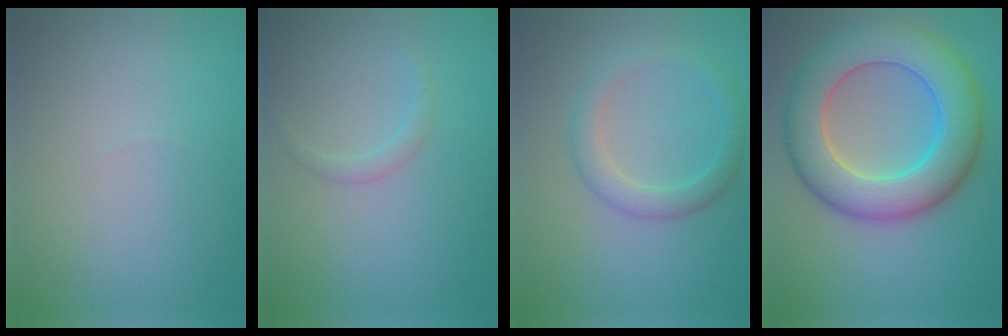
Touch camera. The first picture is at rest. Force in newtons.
{"total": 1.1, "press": 1.1, "slide": 0.1}
{"total": 2.8, "press": 2.8, "slide": 0.1}
{"total": 10.0, "press": 9.9, "slide": 0.2}